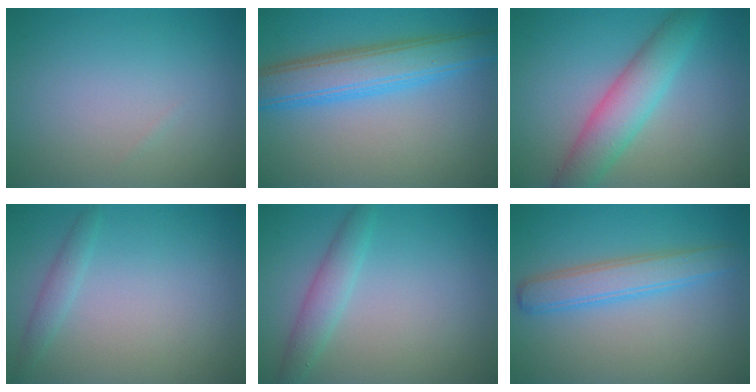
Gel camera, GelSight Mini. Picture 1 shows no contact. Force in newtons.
{"total": 6.0, "press": 6.0, "slide": 0.1}
{"total": 5.1, "press": 5.1, "slide": 0.1}
{"total": 1.3, "press": 1.3, "slide": 0.1}
{"total": 2.3, "press": 2.3, "slide": 0.0}
{"total": 3.5, "press": 3.5, "slide": 0.0}